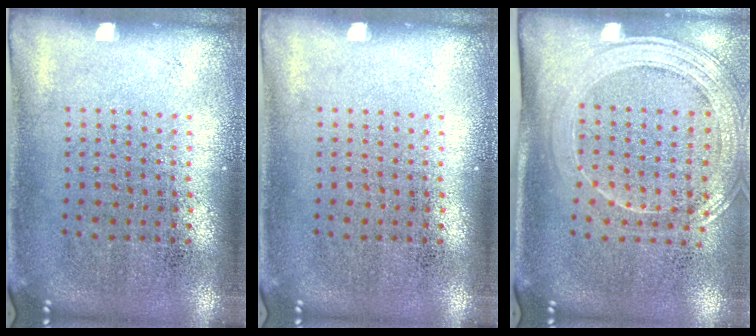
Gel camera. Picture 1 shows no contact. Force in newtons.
{"total": 0.0}
{"total": 1.9, "press": 1.7, "slide": 1.0}